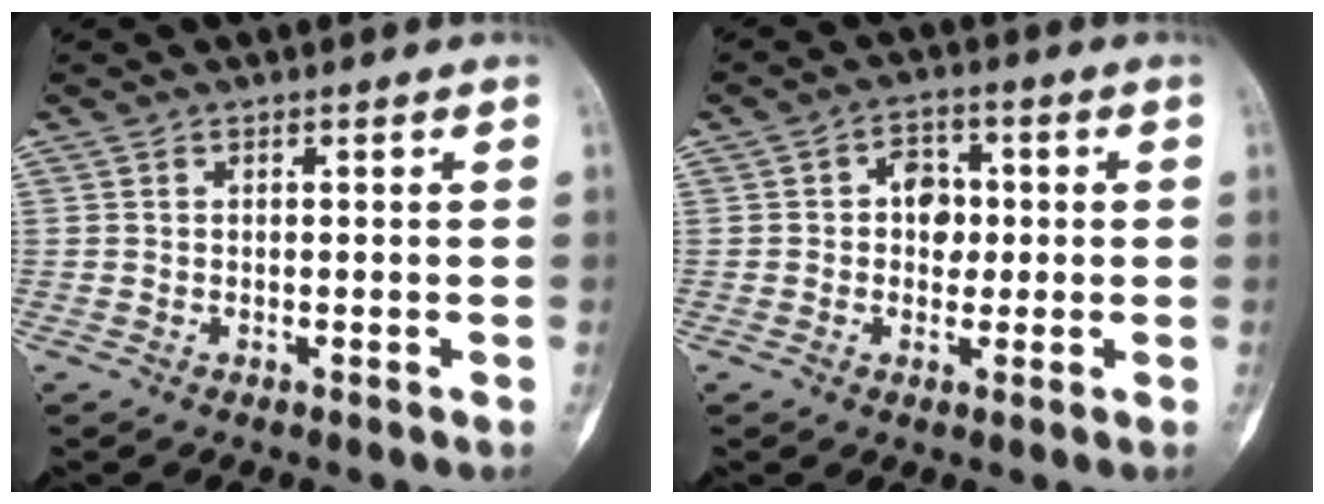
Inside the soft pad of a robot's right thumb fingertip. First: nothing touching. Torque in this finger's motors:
{"motor_torque": [0.57, 0.74, 0.29, -0.43, 0.01]}